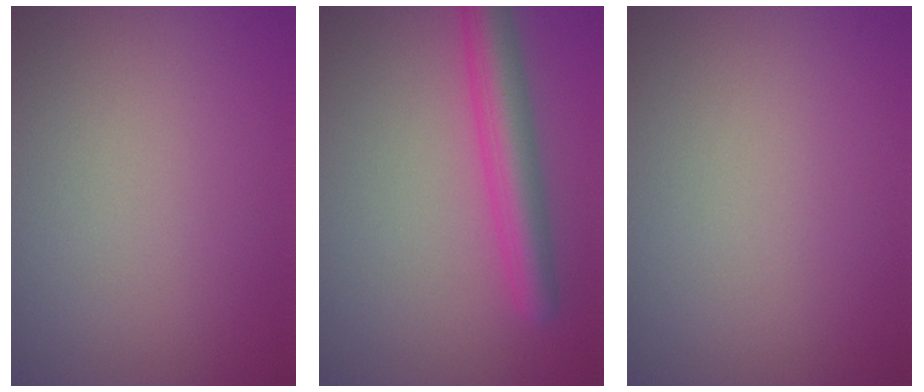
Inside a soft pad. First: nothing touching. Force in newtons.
{"total": 4.8, "press": 4.8, "slide": 0.2}
{"total": 0.0}